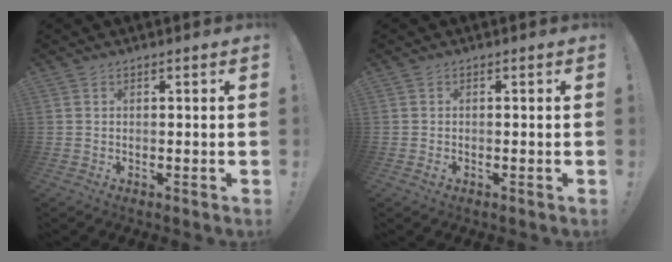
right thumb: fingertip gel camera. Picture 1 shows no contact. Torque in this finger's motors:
{"motor_torque": [0.12, -0.03, -0.03, -0.29, -0.03]}